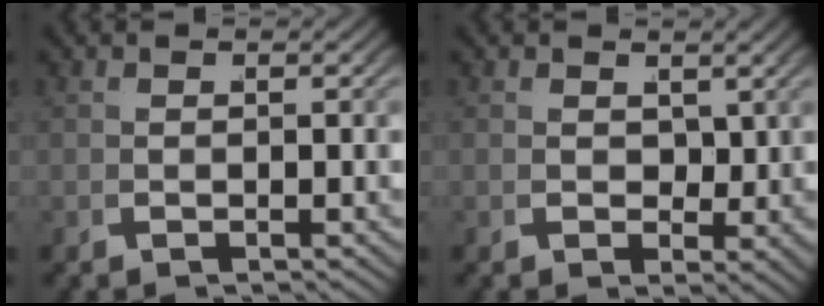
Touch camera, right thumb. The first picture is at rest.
{"total": 1.9, "force": [0.7, 1.3, 1.2], "torque": [-0.013, -0.007, 0.020]}